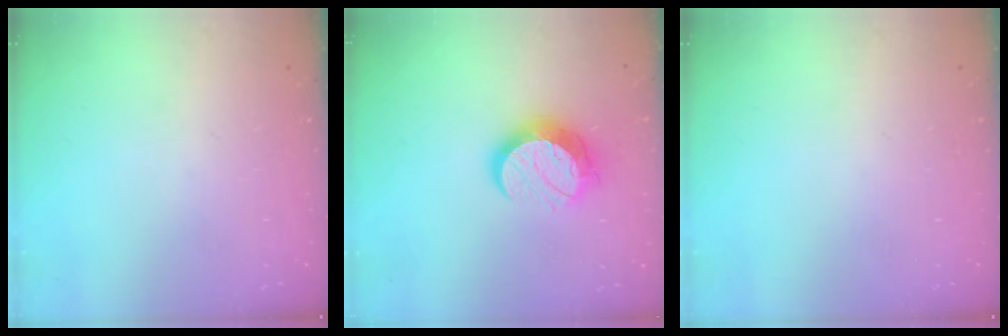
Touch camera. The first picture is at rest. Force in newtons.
{"total": 11.3, "press": 11.3, "slide": 0.9}
{"total": 0.0}